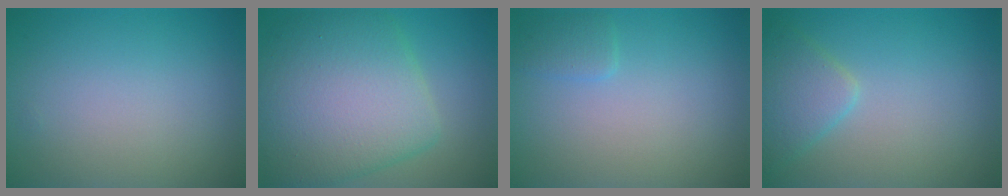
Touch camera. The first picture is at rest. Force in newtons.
{"total": 9.6, "press": 9.6, "slide": 0.3}
{"total": 1.2, "press": 1.2, "slide": 0.1}
{"total": 2.9, "press": 2.9, "slide": 0.0}